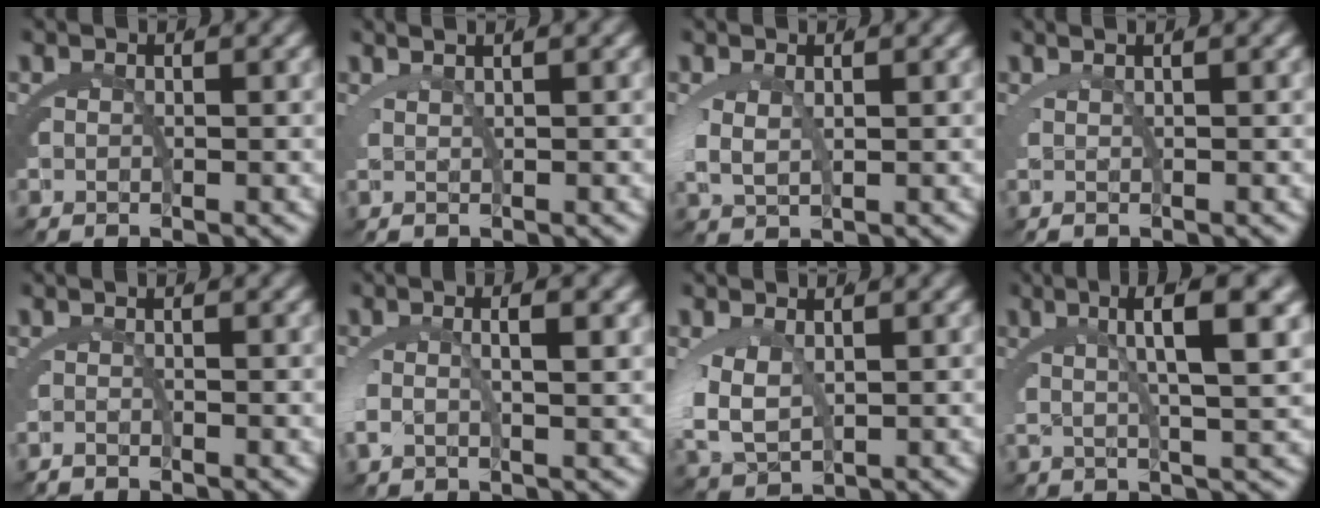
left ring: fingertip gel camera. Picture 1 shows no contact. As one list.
[{"total": 2.1, "force": [1.5, 0.4, 1.4], "torque": [-0.008, 0.021, 0.020]}, {"total": 2.4, "force": [1.0, 1.3, 1.7], "torque": [-0.058, -0.004, 0.027]}, {"total": 0.9, "force": [0.6, 0.1, 0.8], "torque": [-0.006, 0.016, 0.003]}, {"total": 0.7, "force": [-0.7, -0.1, 0.1], "torque": [0.002, 0.007, -0.016]}, {"total": 2.9, "force": [0.4, 0.9, 2.7], "torque": [-0.059, 0.006, 0.007]}, {"total": 4.6, "force": [0.7, 3.4, 3.0], "torque": [-0.094, -0.011, 0.028]}, {"total": 5.8, "force": [2.8, 0.6, 5.1], "torque": [-0.085, 0.019, 0.043]}]